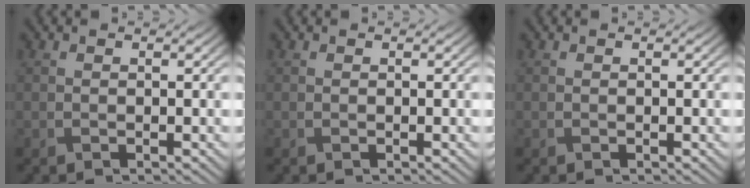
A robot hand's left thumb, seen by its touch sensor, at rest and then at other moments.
{"total": 0.0}
{"total": 0.0}